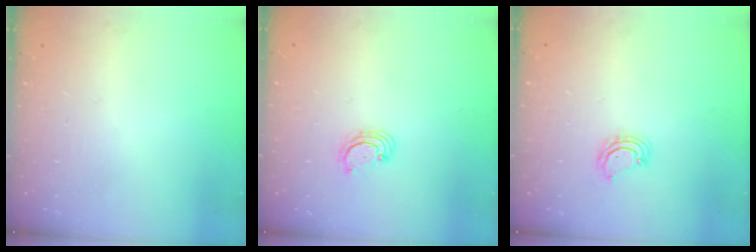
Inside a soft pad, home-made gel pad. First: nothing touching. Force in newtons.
{"total": 2.7, "press": 2.7, "slide": 0.3}
{"total": 5.0, "press": 5.0, "slide": 0.4}